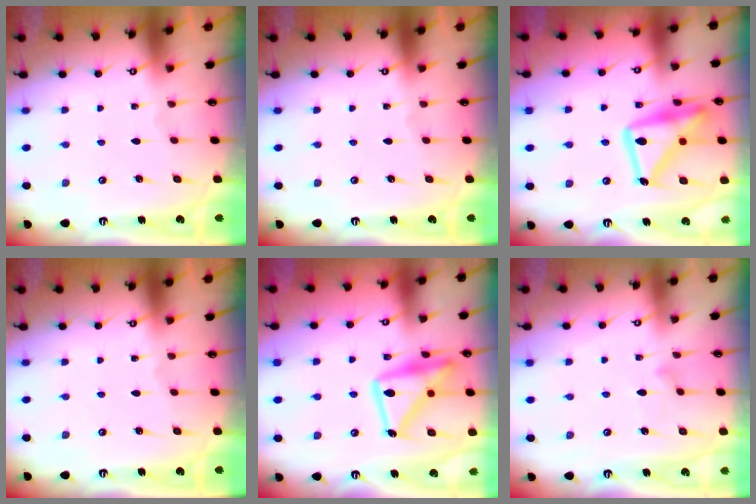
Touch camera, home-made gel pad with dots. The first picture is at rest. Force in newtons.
{"total": 0.0}
{"total": 20.6, "press": 20.5, "slide": 1.5}
{"total": 0.0}
{"total": 19.5, "press": 19.4, "slide": 1.5}
{"total": 8.1, "press": 8.0, "slide": 0.4}